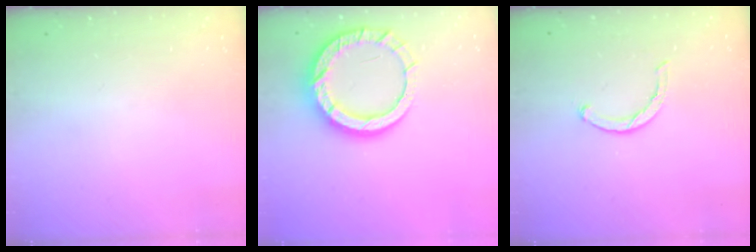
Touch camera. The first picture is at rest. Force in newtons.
{"total": 15.0, "press": 14.9, "slide": 1.3}
{"total": 2.3, "press": 2.3, "slide": 0.4}